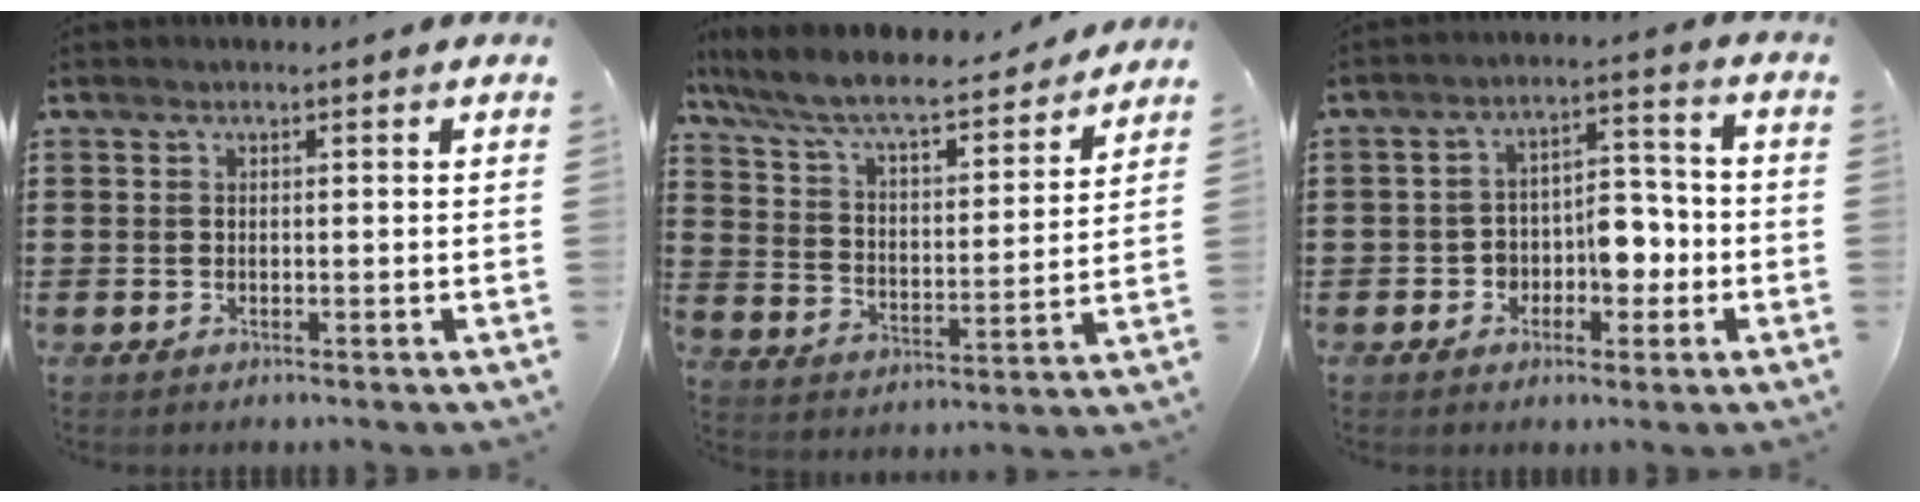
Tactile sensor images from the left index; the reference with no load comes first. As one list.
[{"total": 8.3, "force": [7.4, 1.1, 3.6], "torque": [-0.101, -0.044, 0.123]}, {"total": 6.1, "force": [-2.2, 4.1, 3.9], "torque": [-0.065, 0.011, -0.044]}]